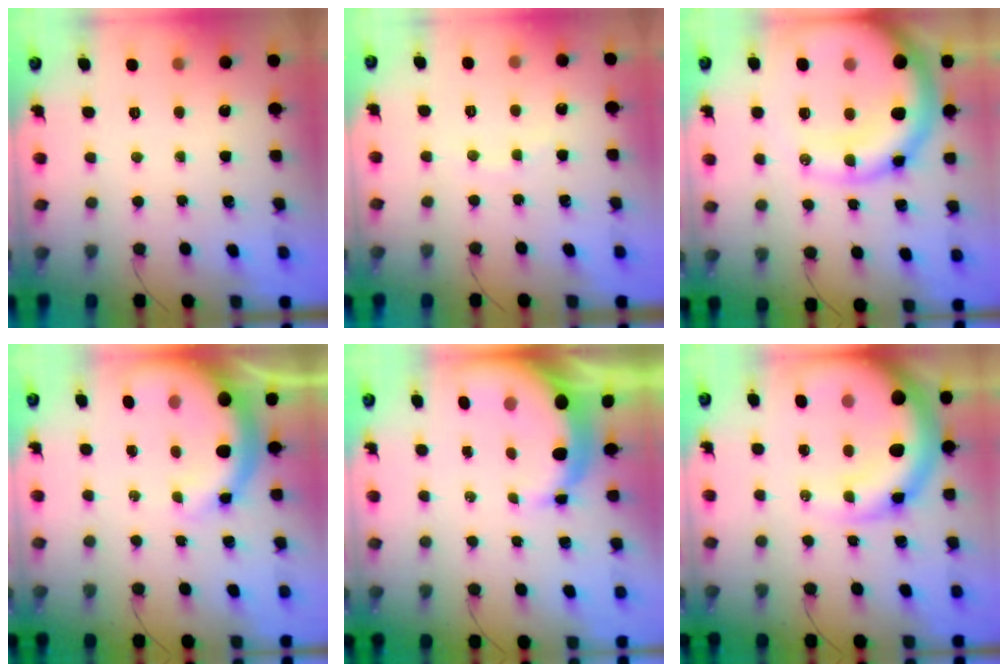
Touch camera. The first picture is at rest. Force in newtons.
{"total": 2.3, "press": 2.1, "slide": 0.7}
{"total": 22.8, "press": 22.4, "slide": 4.5}
{"total": 11.7, "press": 11.4, "slide": 2.6}
{"total": 8.8, "press": 8.6, "slide": 1.7}
{"total": 16.3, "press": 15.6, "slide": 4.7}